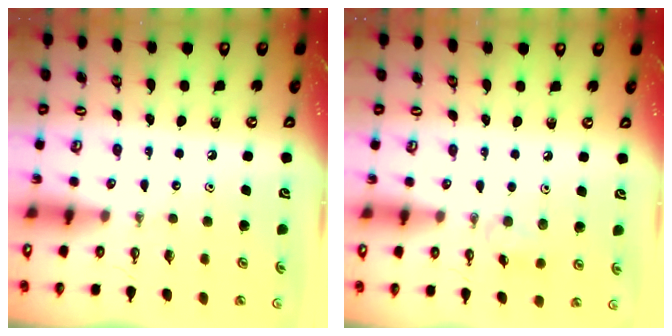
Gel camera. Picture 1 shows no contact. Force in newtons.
{"total": 5.1, "press": 5.0, "slide": 1.0}